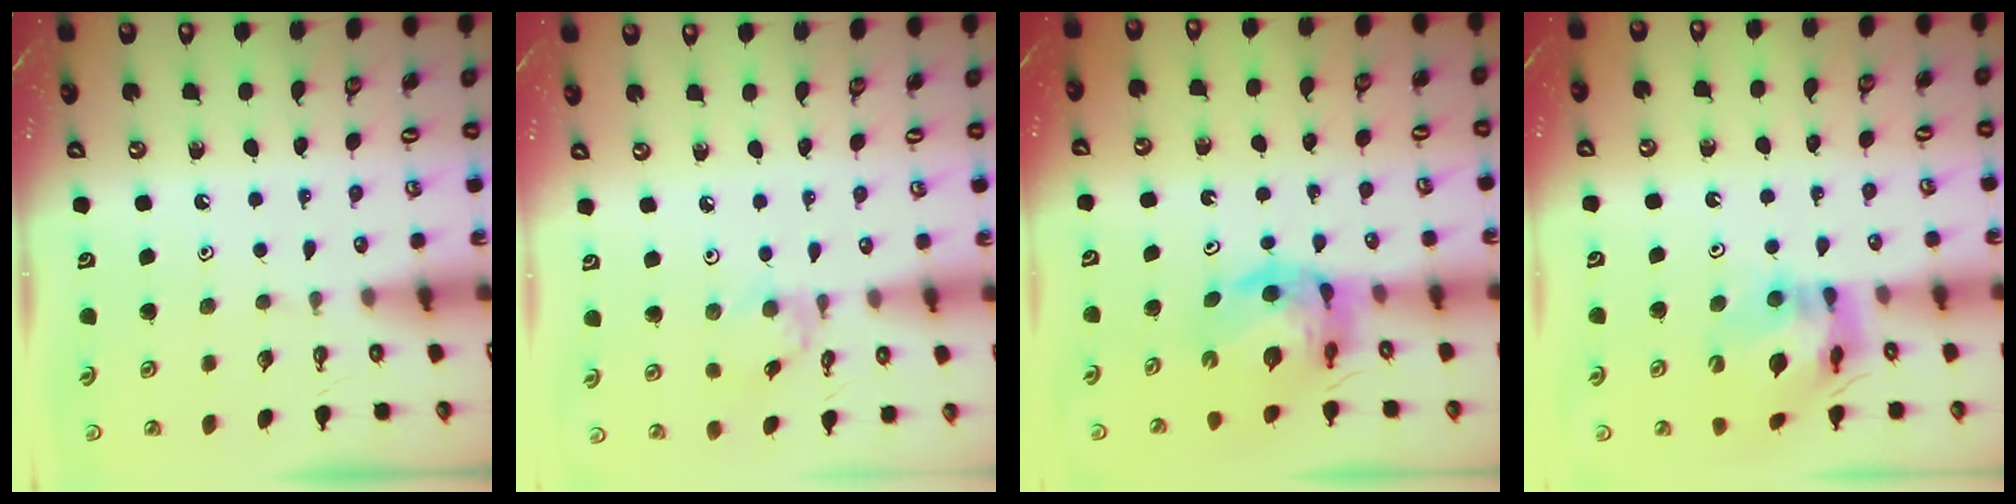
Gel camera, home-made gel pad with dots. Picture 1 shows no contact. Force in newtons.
{"total": 1.8, "press": 1.7, "slide": 0.1}
{"total": 9.4, "press": 9.4, "slide": 1.0}
{"total": 13.1, "press": 13.1, "slide": 1.4}